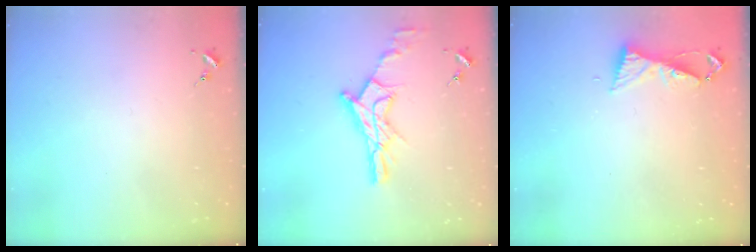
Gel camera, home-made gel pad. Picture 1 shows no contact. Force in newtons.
{"total": 14.2, "press": 14.2, "slide": 1.1}
{"total": 6.0, "press": 5.9, "slide": 0.7}